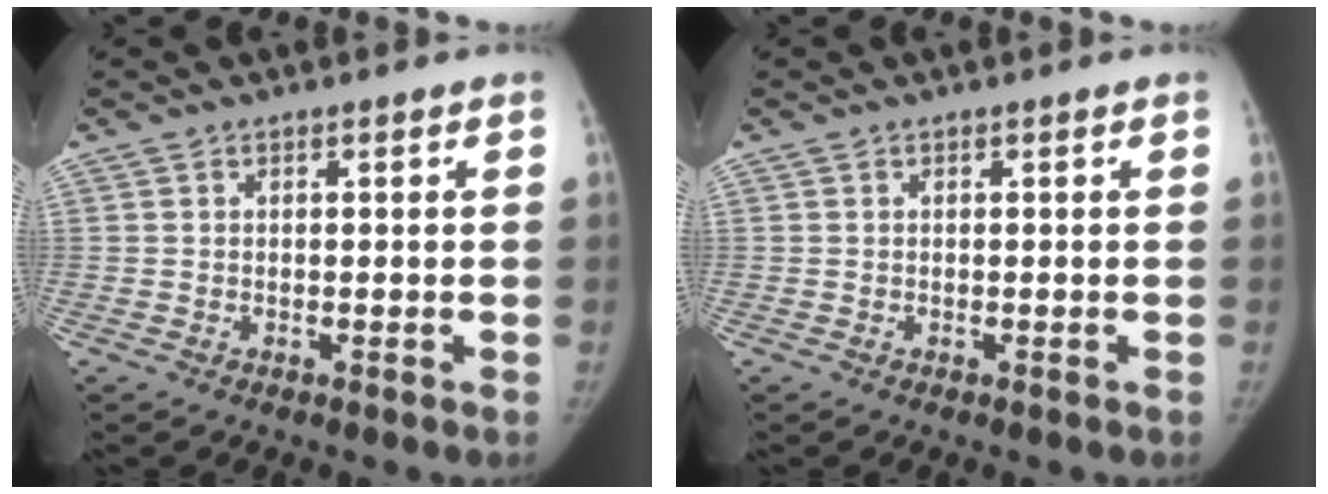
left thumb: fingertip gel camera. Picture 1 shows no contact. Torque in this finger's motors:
{"motor_torque": [0.01, 0.01, 0.01, -0.02, 0.00]}